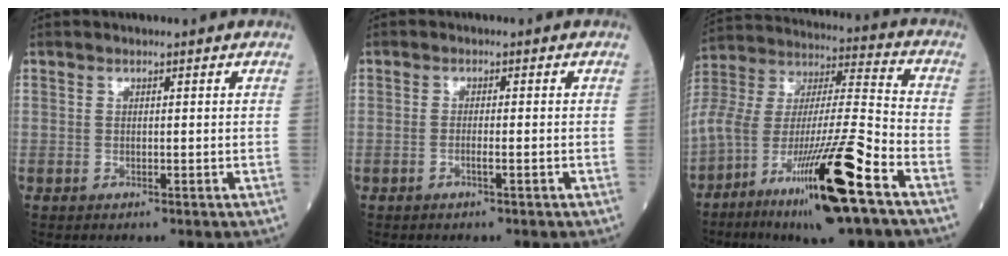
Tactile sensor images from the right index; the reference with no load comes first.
{"total": 1.1, "force": [-0.6, -0.1, 0.9], "torque": [-0.017, 0.001, -0.011]}
{"total": 25.0, "force": [-13.9, 2.6, 20.7], "torque": [-0.404, -0.033, -0.251]}